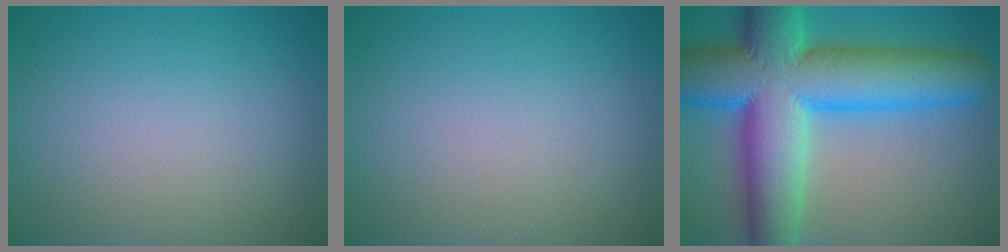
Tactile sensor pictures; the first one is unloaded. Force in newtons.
{"total": 0.0}
{"total": 15.3, "press": 15.3, "slide": 0.3}